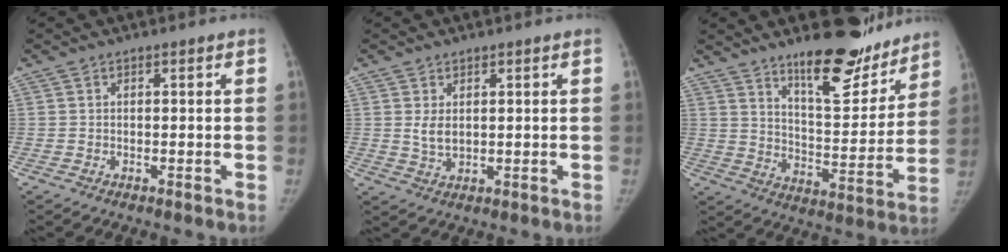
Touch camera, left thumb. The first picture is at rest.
{"total": 3.0, "force": [0.8, 2.0, 2.1], "torque": [-0.027, -0.012, 0.022]}
{"total": 17.5, "force": [13.3, 5.9, 9.6], "torque": [-0.087, -0.104, 0.203]}